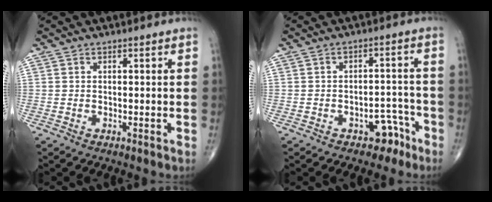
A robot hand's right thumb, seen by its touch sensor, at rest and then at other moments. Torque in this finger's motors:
{"motor_torque": [3.15, 1.86, 1.64, -1.14, 0.57]}